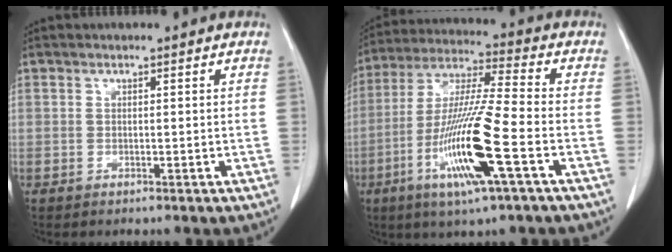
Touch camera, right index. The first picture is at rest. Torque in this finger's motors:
{"motor_torque": [2.14, 0.00, 0.60, 0.21]}